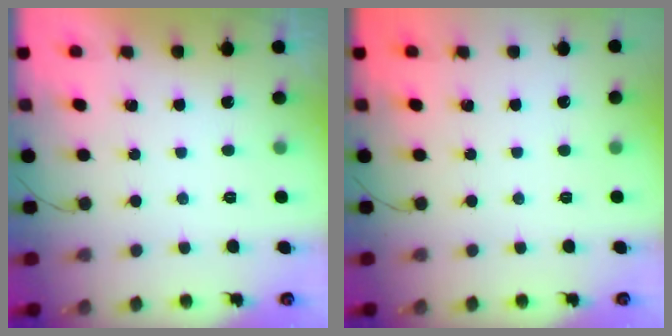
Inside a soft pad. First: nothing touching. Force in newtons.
{"total": 0.0}